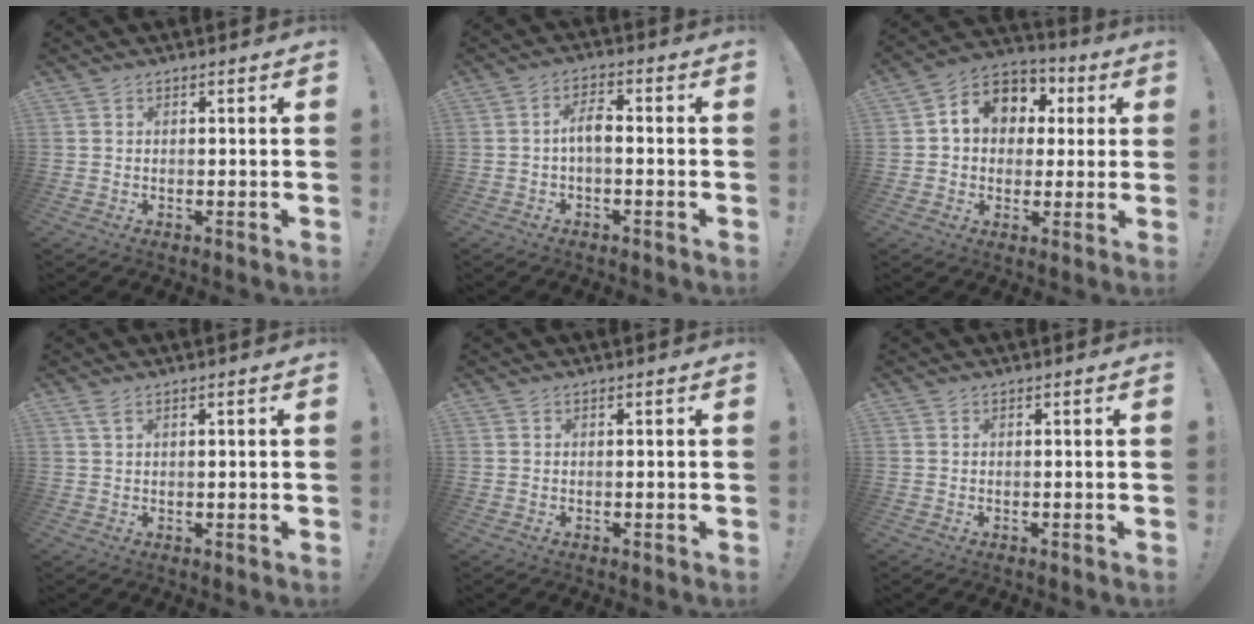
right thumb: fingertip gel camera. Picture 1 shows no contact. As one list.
[{"total": 5.2, "force": [-1.2, 2.0, 4.7], "torque": [-0.095, 0.012, -0.023]}, {"total": 10.8, "force": [2.5, 9.2, 5.0], "torque": [-0.074, -0.003, 0.053]}, {"total": 1.8, "force": [0.9, 0.2, 1.6], "torque": [-0.031, -0.002, 0.016]}, {"total": 0.0}, {"total": 0.0}]